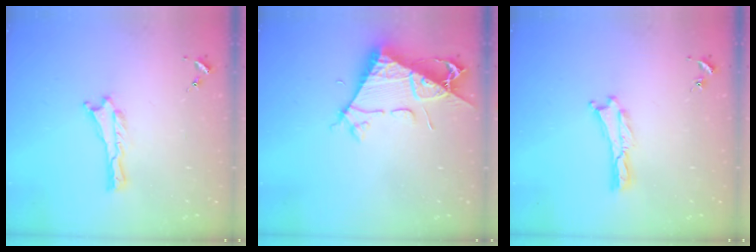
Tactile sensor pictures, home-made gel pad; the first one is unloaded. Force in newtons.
{"total": 7.7, "press": 7.7, "slide": 0.8}
{"total": 0.0}